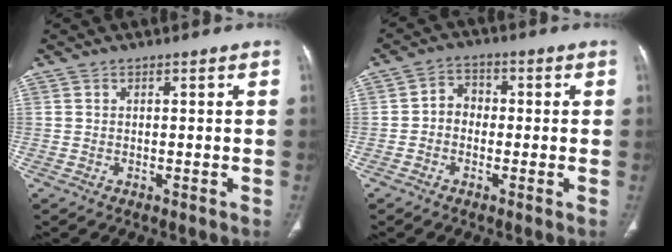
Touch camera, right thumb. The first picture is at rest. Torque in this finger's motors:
{"motor_torque": [-0.35, -0.44, -0.13, -0.16, -0.03]}